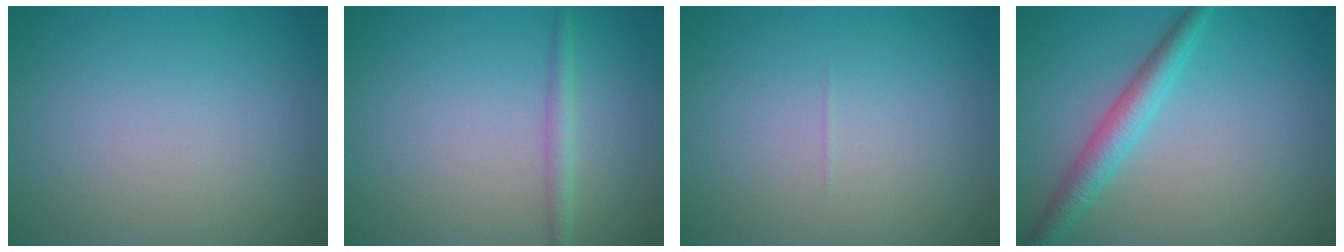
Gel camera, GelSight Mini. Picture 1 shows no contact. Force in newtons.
{"total": 1.6, "press": 1.6, "slide": 0.1}
{"total": 0.0}
{"total": 3.3, "press": 3.3, "slide": 0.0}